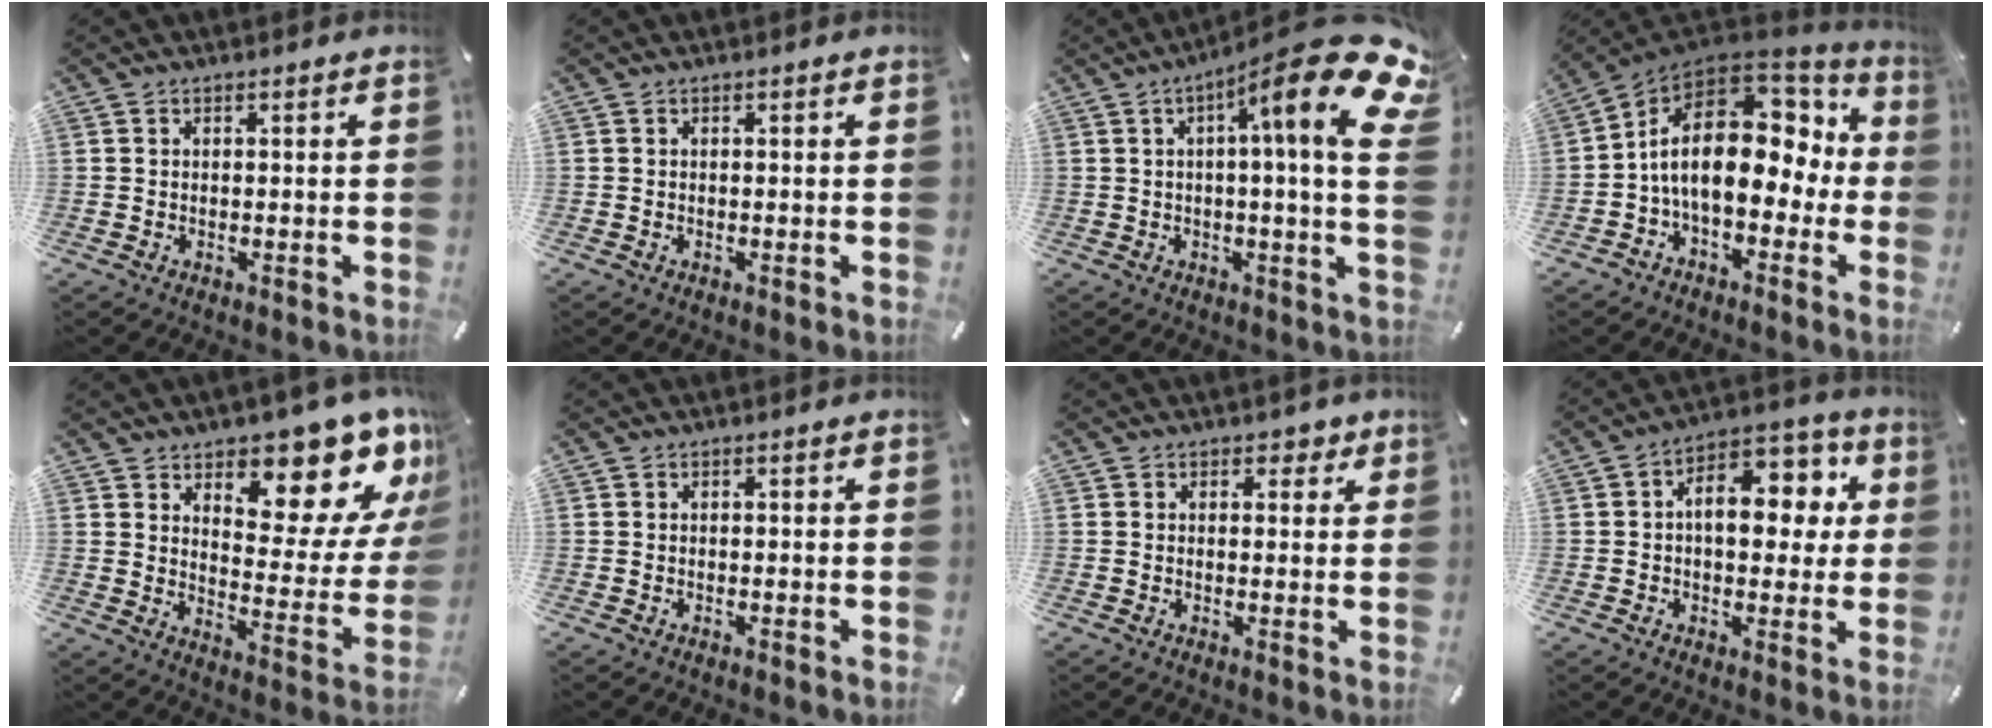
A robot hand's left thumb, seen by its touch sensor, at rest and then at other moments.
{"total": 0.0}
{"total": 21.6, "force": [7.7, 3.2, 19.9], "torque": [-0.286, -0.061, 0.108]}
{"total": 18.2, "force": [1.5, 11.1, 14.3], "torque": [-0.261, -0.014, 0.026]}
{"total": 14.5, "force": [11.4, 6.0, 6.7], "torque": [-0.062, -0.118, 0.185]}
{"total": 0.0}
{"total": 2.6, "force": [1.5, 1.9, 1.0], "torque": [0.001, -0.001, 0.020]}
{"total": 12.8, "force": [2.3, 8.2, 9.5], "torque": [-0.130, -0.008, 0.040]}